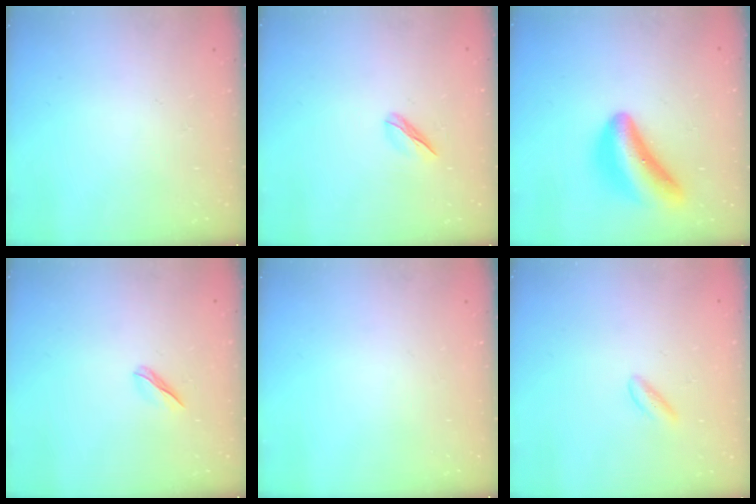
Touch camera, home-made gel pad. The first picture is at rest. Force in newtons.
{"total": 3.2, "press": 3.1, "slide": 0.8}
{"total": 16.3, "press": 16.3, "slide": 0.2}
{"total": 3.0, "press": 2.8, "slide": 1.0}
{"total": 0.0}
{"total": 2.2, "press": 2.0, "slide": 0.9}